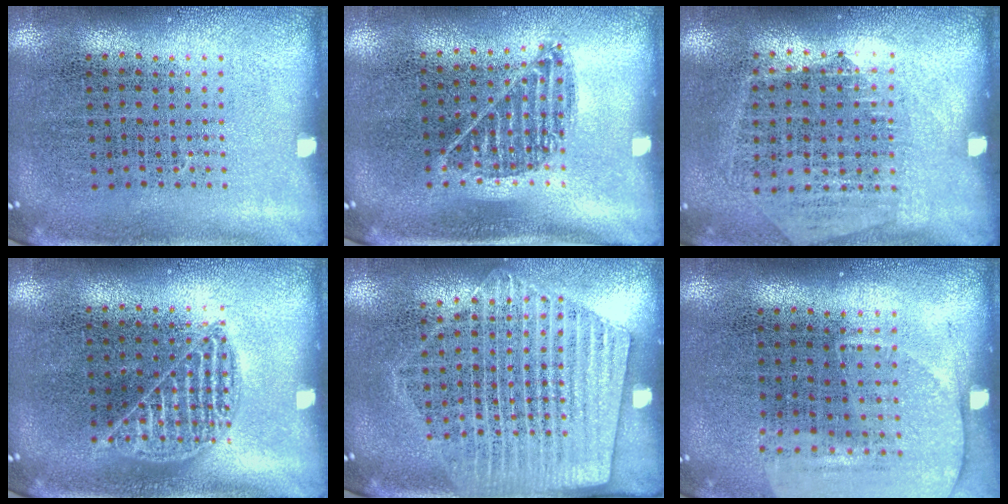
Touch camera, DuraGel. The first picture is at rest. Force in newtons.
{"total": 0.9, "press": 0.8, "slide": 0.4}
{"total": 1.4, "press": 1.2, "slide": 0.6}
{"total": 1.6, "press": 1.6, "slide": 0.2}
{"total": 1.7, "press": 1.5, "slide": 0.8}
{"total": 1.4, "press": 1.3, "slide": 0.4}